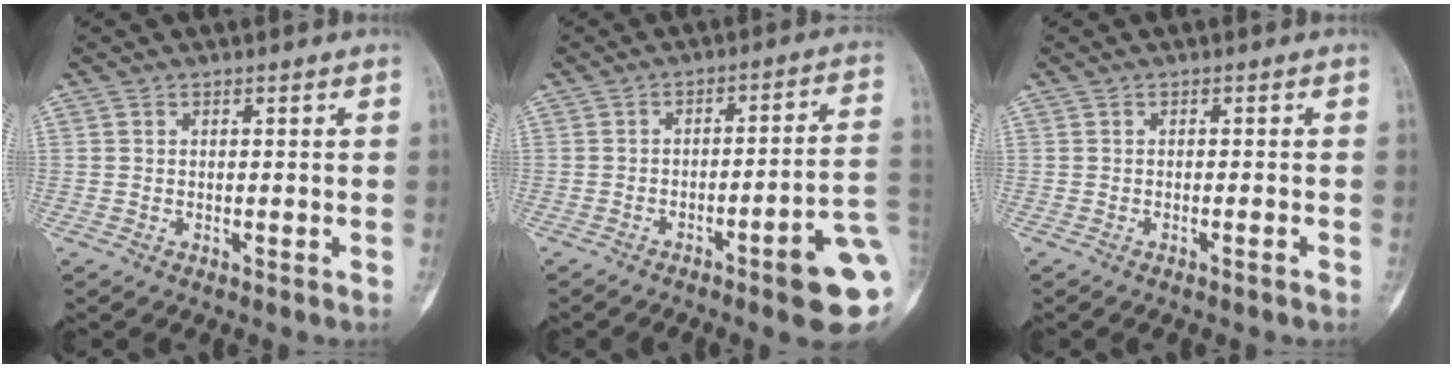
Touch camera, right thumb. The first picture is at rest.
{"total": 13.0, "force": [-5.0, 1.7, 11.9], "torque": [-0.126, 0.031, -0.065]}
{"total": 1.0, "force": [-0.7, 0.0, 0.7], "torque": [-0.016, 0.004, -0.006]}